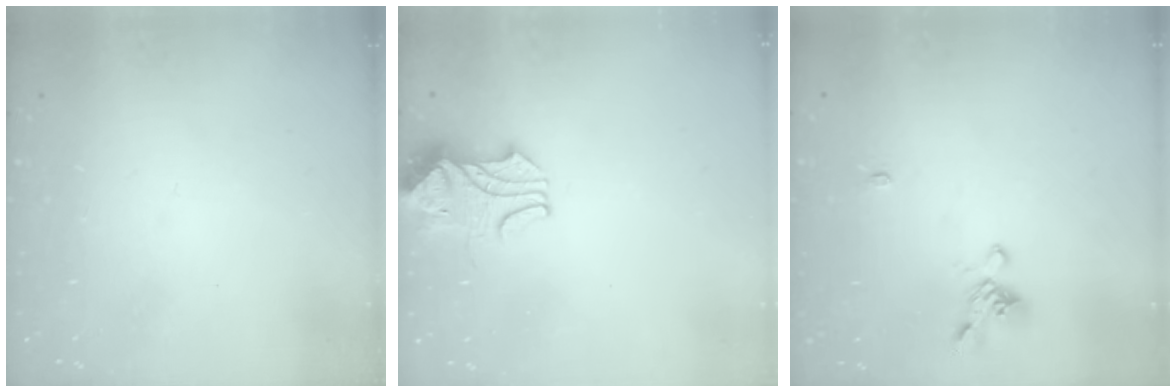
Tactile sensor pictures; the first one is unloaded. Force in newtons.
{"total": 2.2, "press": 2.0, "slide": 0.9}
{"total": 1.6, "press": 1.3, "slide": 0.9}